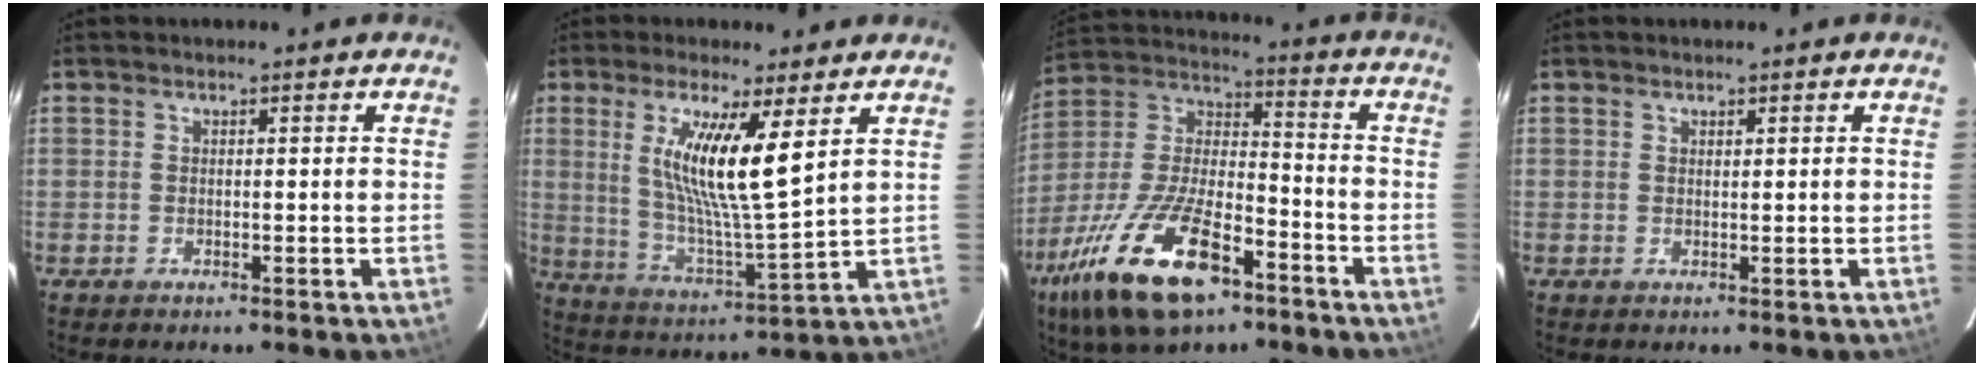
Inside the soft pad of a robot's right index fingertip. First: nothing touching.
{"total": 13.5, "force": [5.4, 1.0, 12.3], "torque": [-0.228, -0.017, 0.103]}
{"total": 22.3, "force": [-12.7, 8.9, 16.1], "torque": [-0.334, -0.025, -0.227]}
{"total": 0.5, "force": [0.4, 0.2, 0.2], "torque": [-0.002, 0.001, 0.009]}